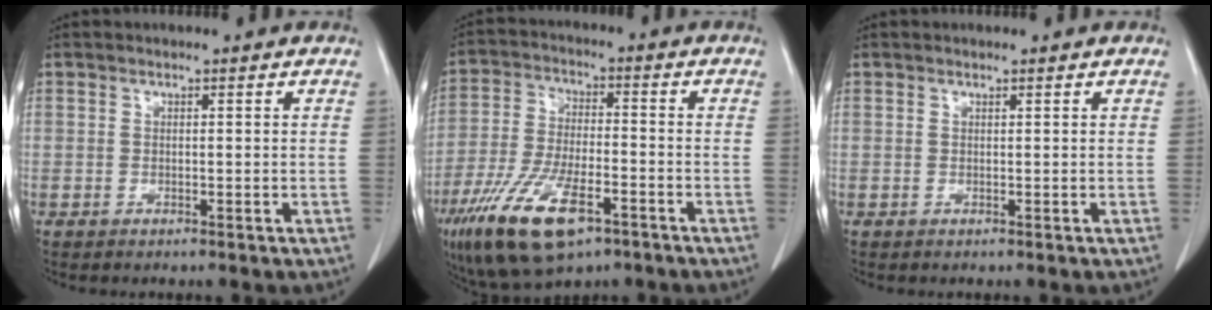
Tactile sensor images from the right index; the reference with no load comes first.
{"total": 15.2, "force": [-8.7, 5.1, 11.4], "torque": [-0.235, -0.022, -0.153]}
{"total": 0.0}